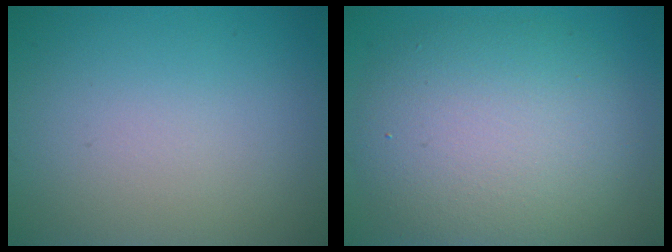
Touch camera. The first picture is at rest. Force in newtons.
{"total": 8.3, "press": 8.3, "slide": 0.8}